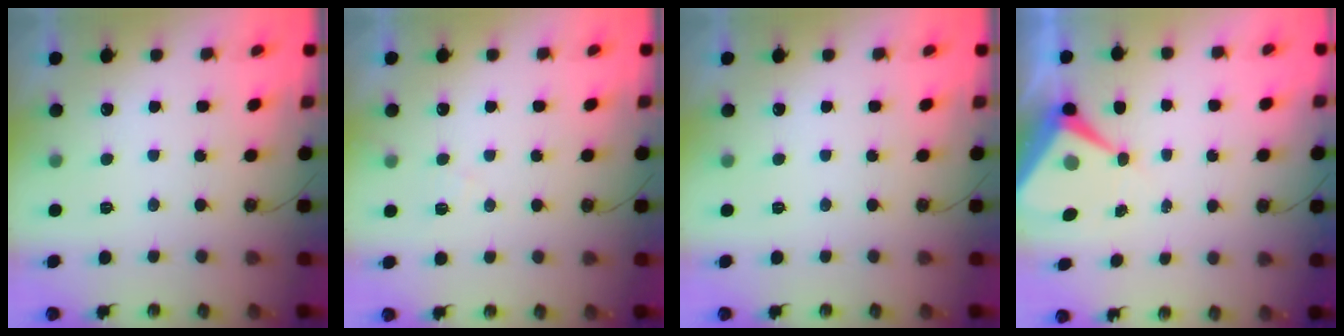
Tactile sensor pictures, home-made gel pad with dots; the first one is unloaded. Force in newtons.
{"total": 6.0, "press": 6.0, "slide": 0.8}
{"total": 0.0}
{"total": 7.8, "press": 7.8, "slide": 0.7}